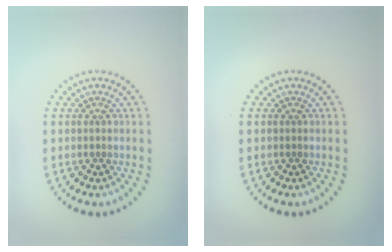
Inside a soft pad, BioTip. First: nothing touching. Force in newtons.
{"total": 0.0}